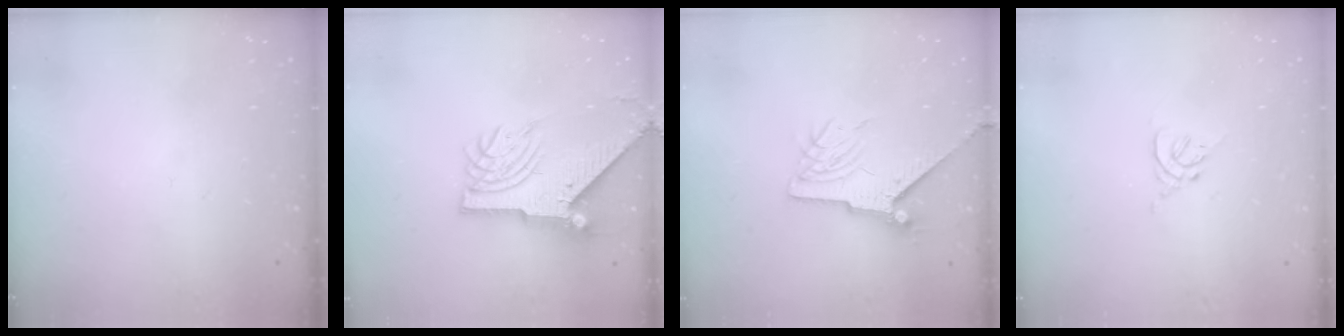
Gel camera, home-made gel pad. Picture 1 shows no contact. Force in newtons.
{"total": 11.5, "press": 11.4, "slide": 1.3}
{"total": 8.0, "press": 8.0, "slide": 0.1}
{"total": 1.6, "press": 1.5, "slide": 0.6}